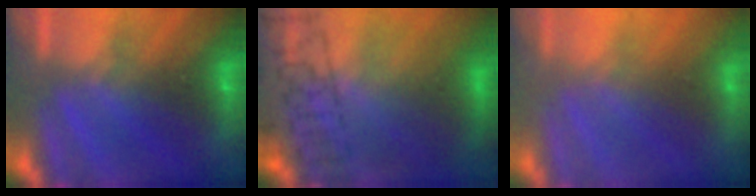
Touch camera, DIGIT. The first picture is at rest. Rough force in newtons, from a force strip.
{"total": 7.8}
{"total": 2.5}